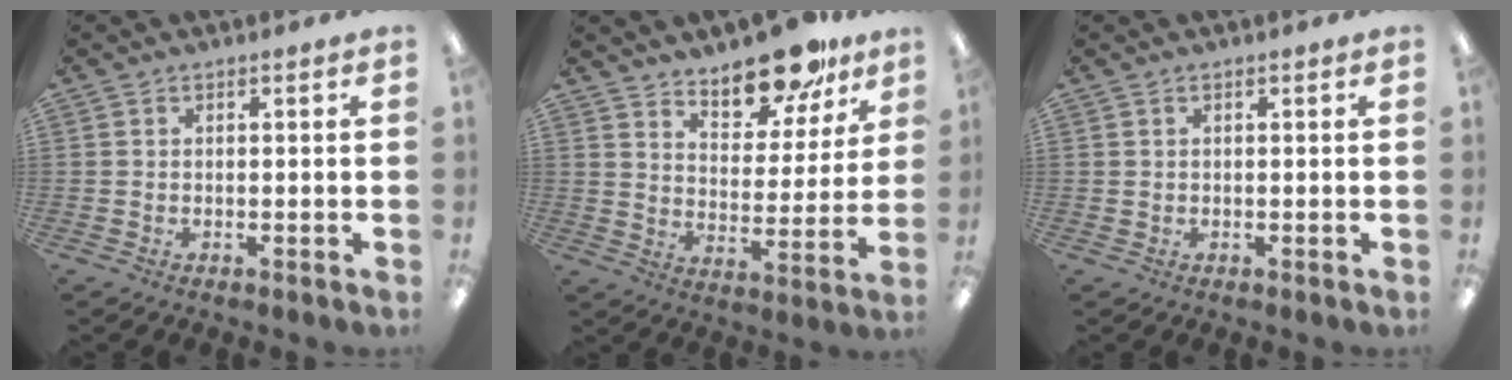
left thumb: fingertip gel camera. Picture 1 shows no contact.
{"total": 14.3, "force": [12.0, 5.7, 5.2], "torque": [-0.058, -0.093, 0.214]}
{"total": 0.5, "force": [0.3, 0.3, 0.2], "torque": [-0.005, 0.004, 0.005]}